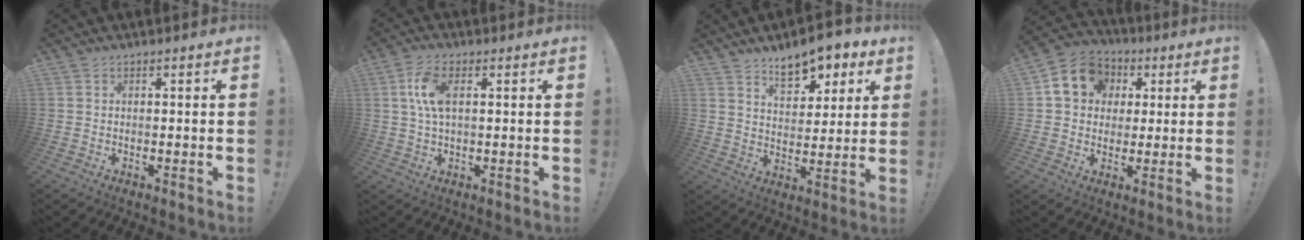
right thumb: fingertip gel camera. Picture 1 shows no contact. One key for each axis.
{"total": 8.3, "fx": 1.8, "fy": 4.2, "fz": 6.9, "tx": -0.137, "ty": 0.002, "tz": 0.031}
{"total": 11.1, "fx": 7.5, "fy": 5.5, "fz": 6.1, "tx": -0.078, "ty": -0.048, "tz": 0.133}
{"total": 12.4, "fx": 3.5, "fy": 10.6, "fz": 5.3, "tx": -0.073, "ty": -0.001, "tz": 0.075}